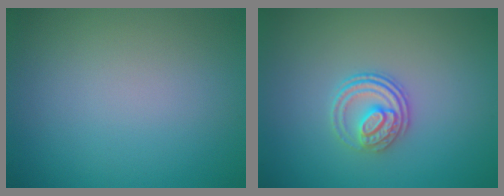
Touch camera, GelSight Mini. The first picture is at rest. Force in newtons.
{"total": 2.9, "press": 2.4, "slide": 1.6}